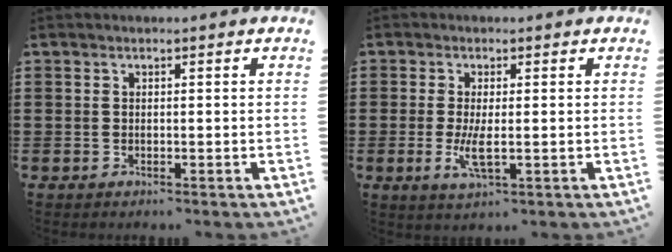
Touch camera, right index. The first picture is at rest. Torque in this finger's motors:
{"motor_torque": [0.87, -0.05, 0.38, 0.14]}